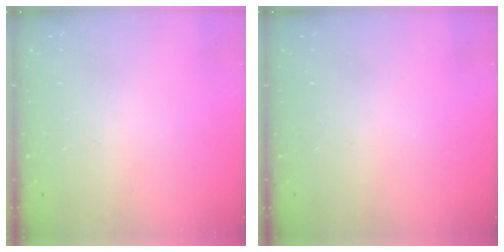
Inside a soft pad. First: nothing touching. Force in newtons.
{"total": 0.0}